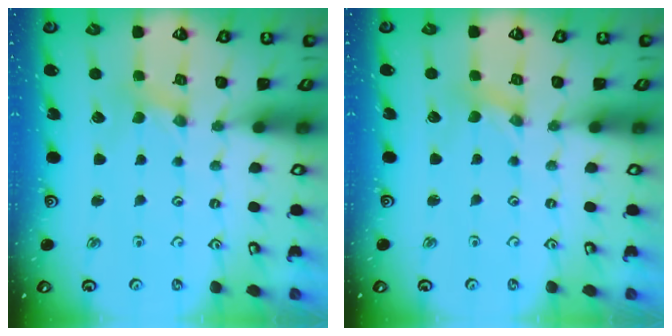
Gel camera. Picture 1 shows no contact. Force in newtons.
{"total": 0.0}